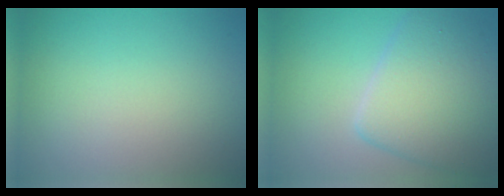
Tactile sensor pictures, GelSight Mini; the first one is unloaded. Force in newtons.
{"total": 6.9, "press": 6.9, "slide": 0.2}